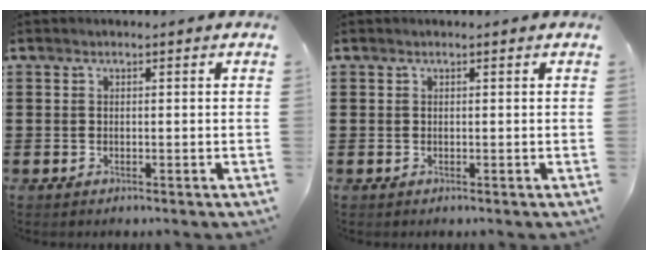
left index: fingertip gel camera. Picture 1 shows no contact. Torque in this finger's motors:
{"motor_torque": [0.26, 0.11, 0.02, 0.00]}